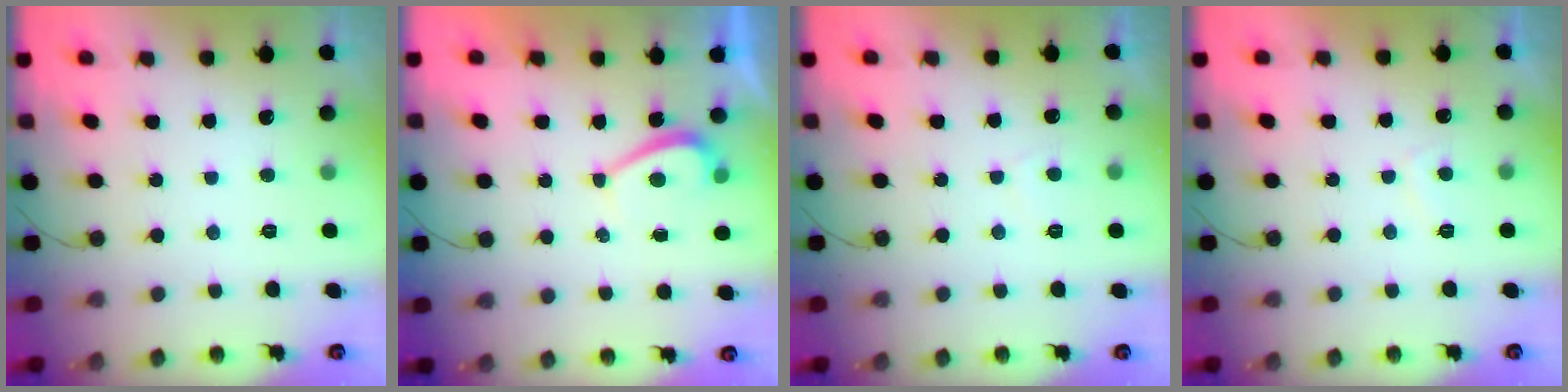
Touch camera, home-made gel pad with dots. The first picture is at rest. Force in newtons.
{"total": 1.8, "press": 1.7, "slide": 0.6}
{"total": 0.8, "press": 0.6, "slide": 0.5}
{"total": 2.5, "press": 2.3, "slide": 0.9}